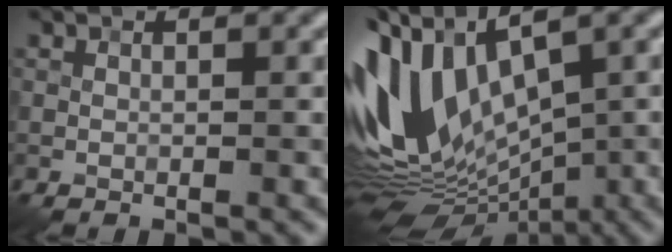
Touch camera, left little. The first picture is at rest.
{"total": 12.6, "force": [0.3, 7.1, 10.4], "torque": [-0.216, 0.002, 0.009]}